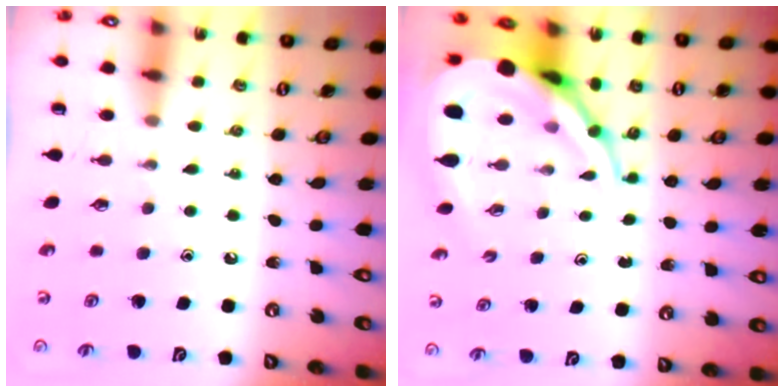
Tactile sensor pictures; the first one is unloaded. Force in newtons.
{"total": 13.1, "press": 13.1, "slide": 1.5}